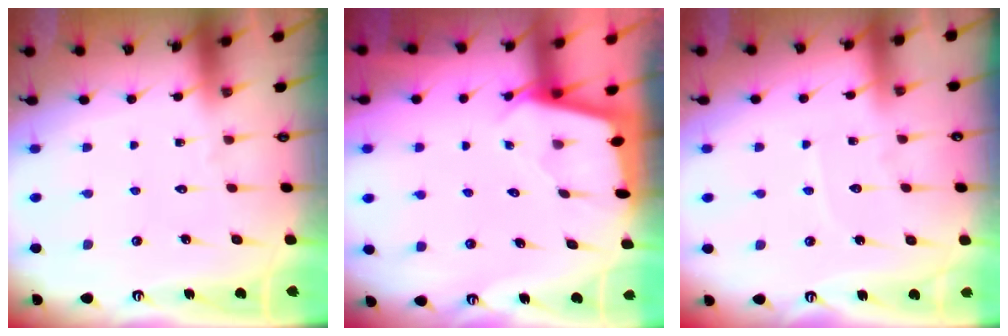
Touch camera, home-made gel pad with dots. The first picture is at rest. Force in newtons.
{"total": 1.8, "press": 1.8, "slide": 0.1}
{"total": 3.1, "press": 3.1, "slide": 0.3}